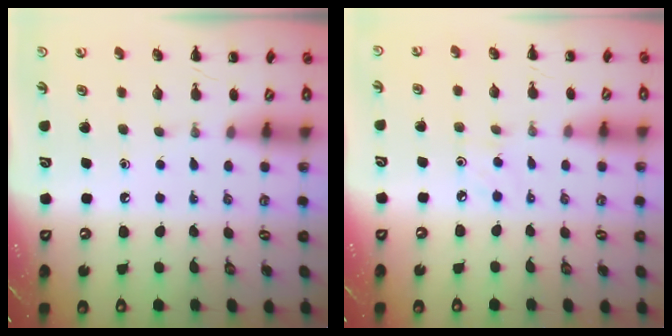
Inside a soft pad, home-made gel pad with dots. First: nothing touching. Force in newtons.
{"total": 2.8, "press": 2.7, "slide": 1.0}